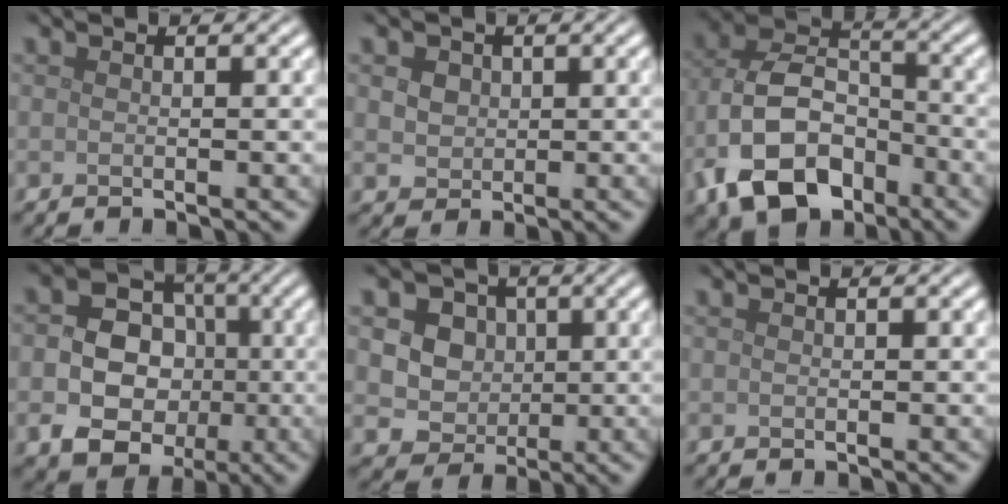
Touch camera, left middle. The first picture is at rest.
{"total": 3.3, "force": [1.2, 2.6, 1.5], "torque": [-0.031, 0.009, 0.021]}
{"total": 9.6, "force": [-4.5, 6.1, 5.9], "torque": [-0.121, -0.004, -0.088]}
{"total": 8.0, "force": [-1.6, 6.8, 3.9], "torque": [-0.043, -0.002, -0.048]}
{"total": 8.8, "force": [2.7, 7.4, 4.0], "torque": [-0.062, 0.028, 0.029]}
{"total": 0.0}